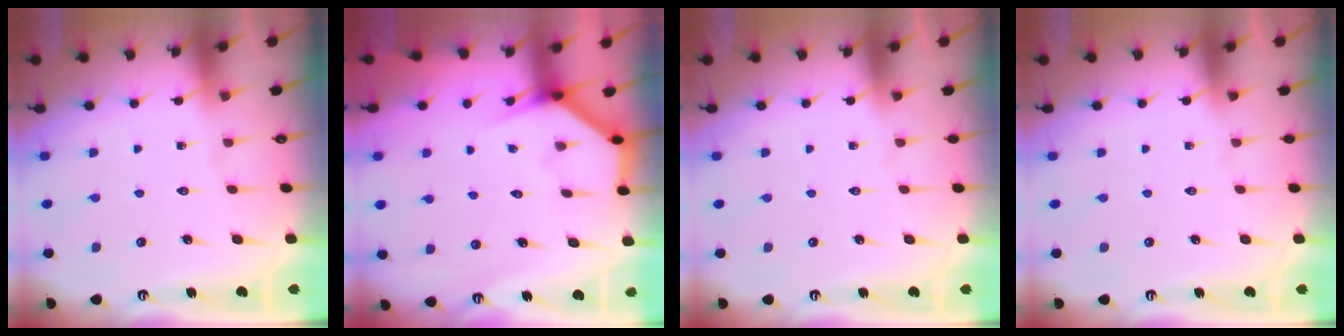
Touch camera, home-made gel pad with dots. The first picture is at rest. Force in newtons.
{"total": 3.7, "press": 3.7, "slide": 0.3}
{"total": 0.0}
{"total": 0.0}